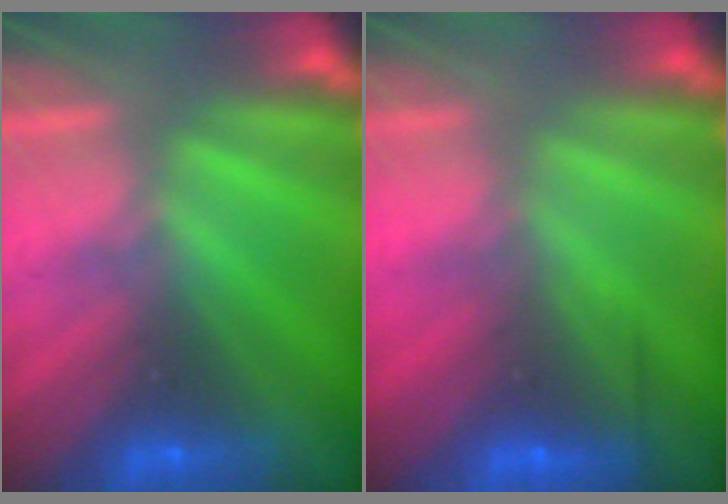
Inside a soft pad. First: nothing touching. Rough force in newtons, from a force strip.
{"total": 2.4}